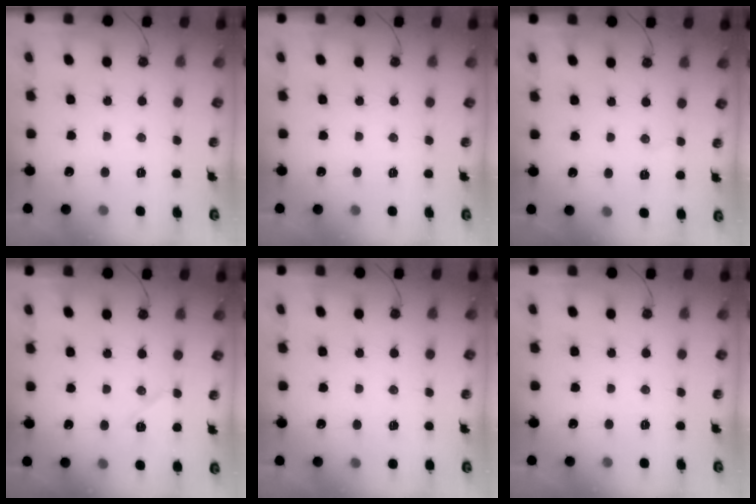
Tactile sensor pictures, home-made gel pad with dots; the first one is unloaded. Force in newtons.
{"total": 0.0}
{"total": 3.7, "press": 3.5, "slide": 0.9}
{"total": 7.8, "press": 7.8, "slide": 0.6}
{"total": 3.2, "press": 3.2, "slide": 0.3}
{"total": 0.0}